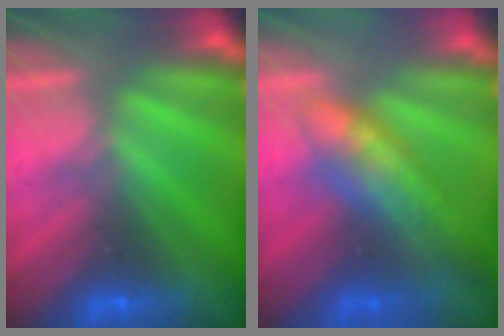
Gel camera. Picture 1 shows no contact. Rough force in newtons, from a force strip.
{"total": 7.4}